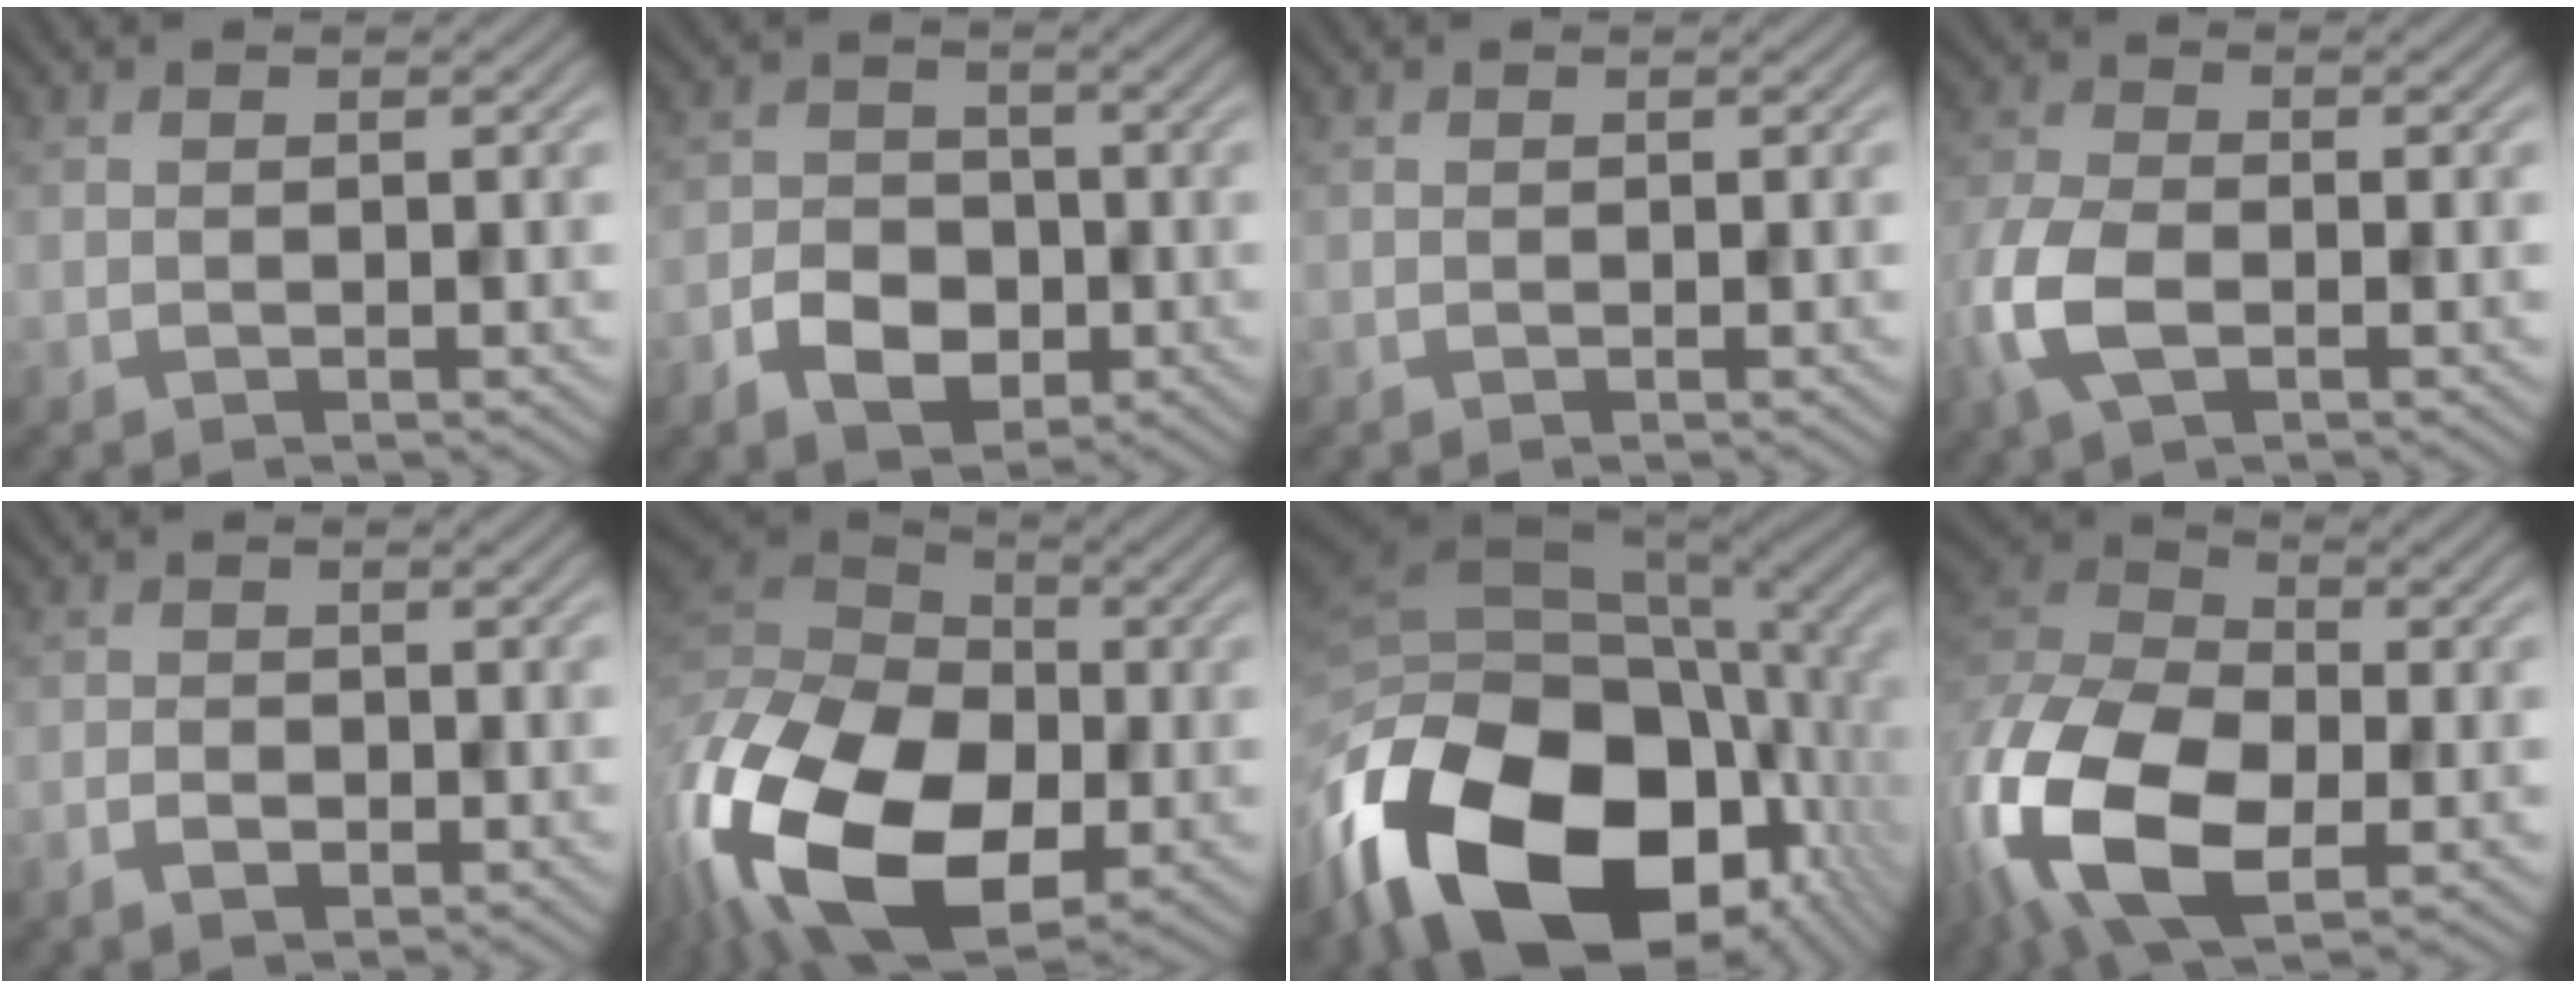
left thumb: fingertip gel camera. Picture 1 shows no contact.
{"total": 5.2, "force": [-2.3, 3.6, 3.0], "torque": [-0.059, -0.002, -0.046]}
{"total": 0.0}
{"total": 7.0, "force": [-2.4, 3.8, 5.4], "torque": [-0.145, -0.003, -0.054]}
{"total": 2.0, "force": [-1.1, 1.2, 1.2], "torque": [-0.024, -0.002, -0.020]}
{"total": 20.6, "force": [-7.5, 12.6, 14.5], "torque": [-0.353, -0.029, -0.128]}
{"total": 20.9, "force": [-8.7, 12.4, 14.4], "torque": [-0.308, -0.054, -0.114]}
{"total": 17.3, "force": [-6.0, 10.2, 12.6], "torque": [-0.314, -0.025, -0.122]}